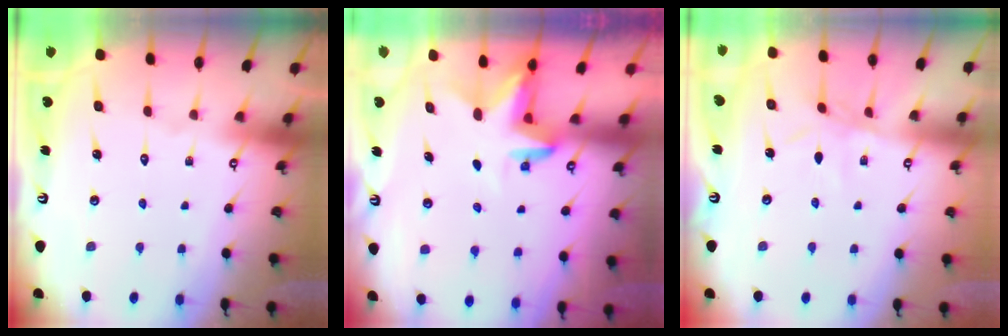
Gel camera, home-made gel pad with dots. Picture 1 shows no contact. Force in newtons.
{"total": 3.3, "press": 3.3, "slide": 0.2}
{"total": 4.8, "press": 4.7, "slide": 0.6}